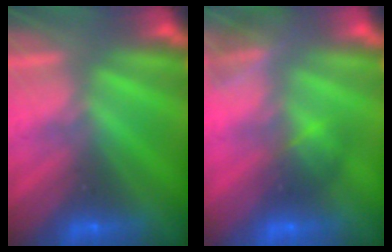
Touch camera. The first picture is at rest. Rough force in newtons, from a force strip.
{"total": 3.6}